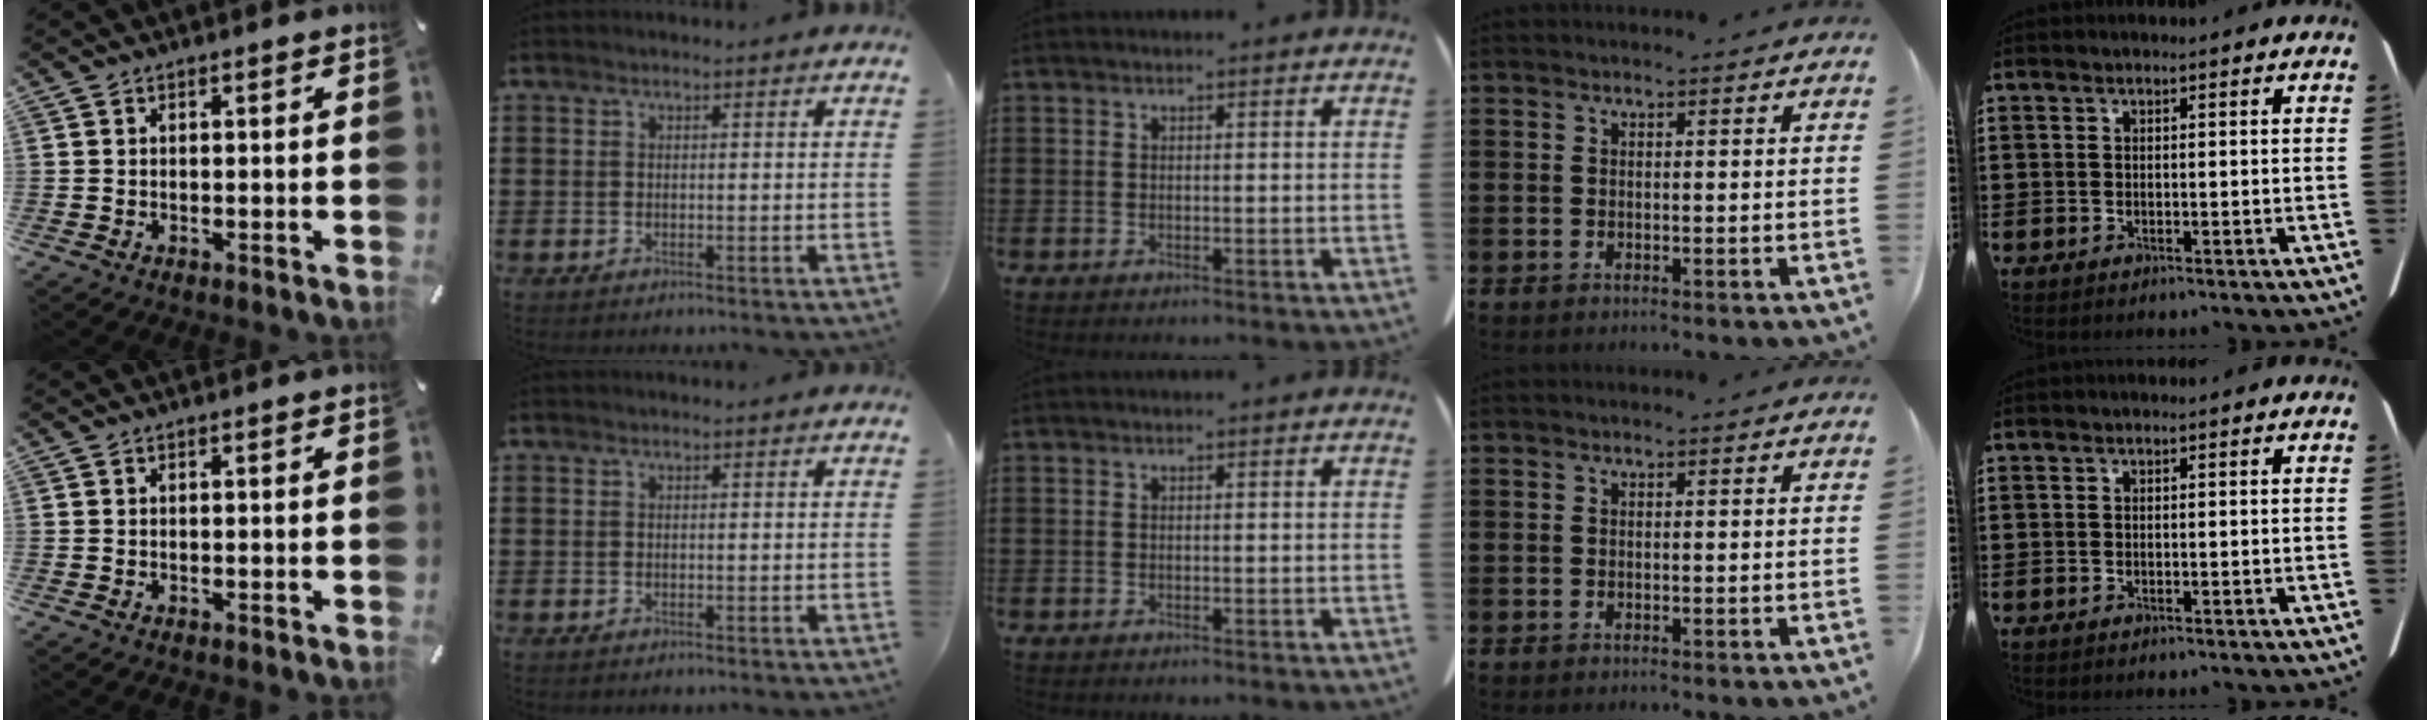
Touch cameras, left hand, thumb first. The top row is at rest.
{}